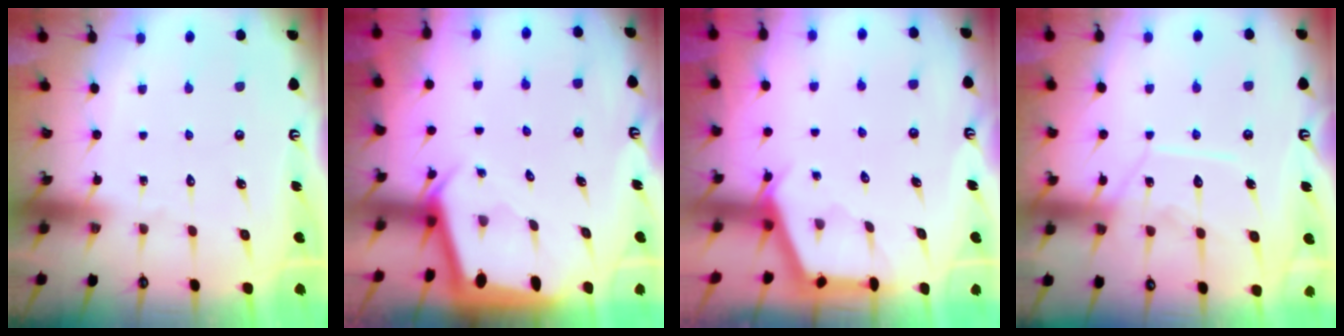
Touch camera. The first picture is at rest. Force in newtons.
{"total": 2.0, "press": 2.0, "slide": 0.1}
{"total": 2.9, "press": 2.8, "slide": 0.3}
{"total": 12.2, "press": 12.1, "slide": 1.3}